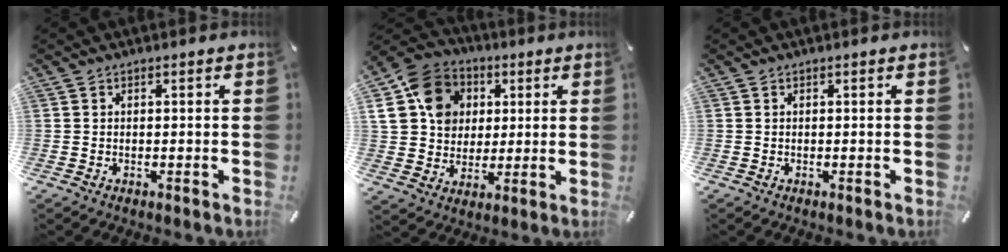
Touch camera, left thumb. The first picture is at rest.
{"total": 14.4, "force": [3.4, 12.7, 5.8], "torque": [-0.129, 0.000, 0.067]}
{"total": 0.0}